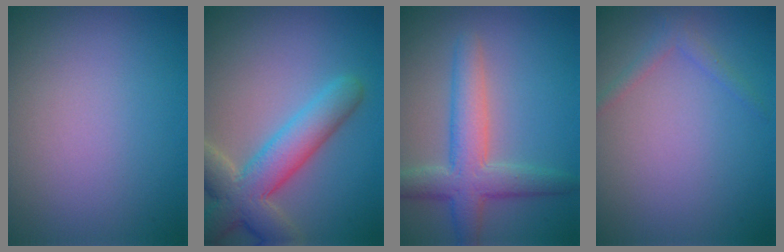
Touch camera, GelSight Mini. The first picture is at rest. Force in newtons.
{"total": 6.5, "press": 6.5, "slide": 0.4}
{"total": 4.9, "press": 4.9, "slide": 0.2}
{"total": 1.2, "press": 1.2, "slide": 0.1}